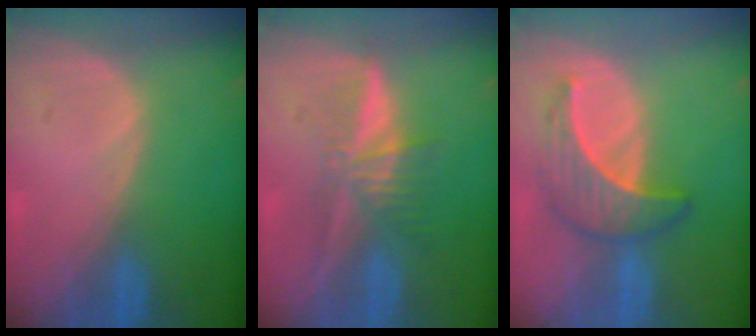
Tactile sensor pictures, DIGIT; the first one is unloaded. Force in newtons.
{"total": 5.5, "press": 5.2, "slide": 1.7}
{"total": 6.9, "press": 6.4, "slide": 2.6}